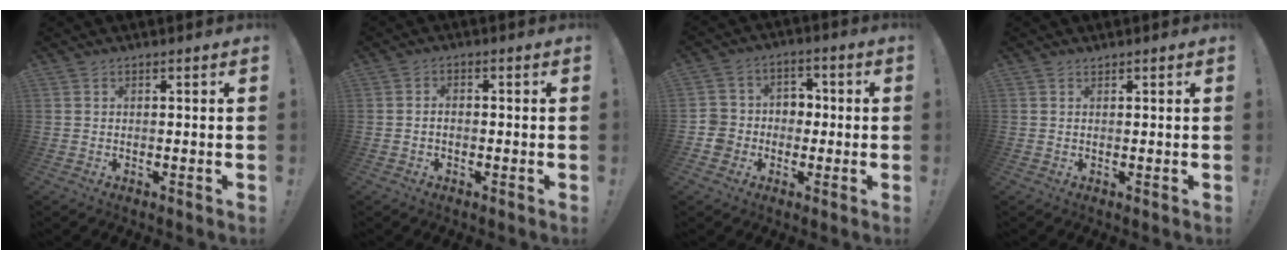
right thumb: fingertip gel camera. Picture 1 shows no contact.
{"total": 1.9, "force": [-1.0, 1.1, 1.1], "torque": [-0.026, 0.010, -0.016]}
{"total": 9.0, "force": [-2.3, 8.5, 2.1], "torque": [-0.039, 0.030, -0.037]}
{"total": 0.5, "force": [0.5, 0.1, 0.0], "torque": [0.000, -0.002, 0.010]}